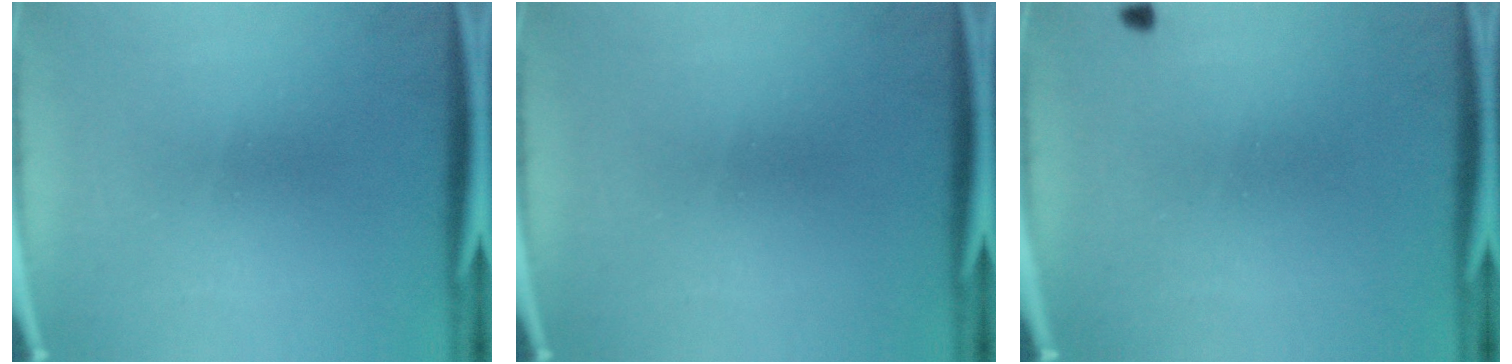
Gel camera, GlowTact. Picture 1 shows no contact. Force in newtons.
{"total": 0.0}
{"total": 0.6}